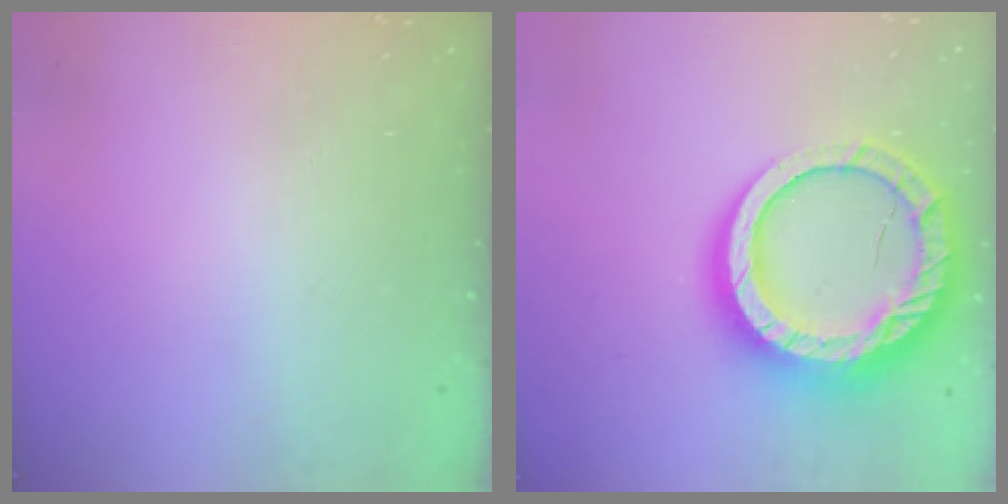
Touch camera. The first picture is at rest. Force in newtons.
{"total": 22.6, "press": 22.5, "slide": 2.2}